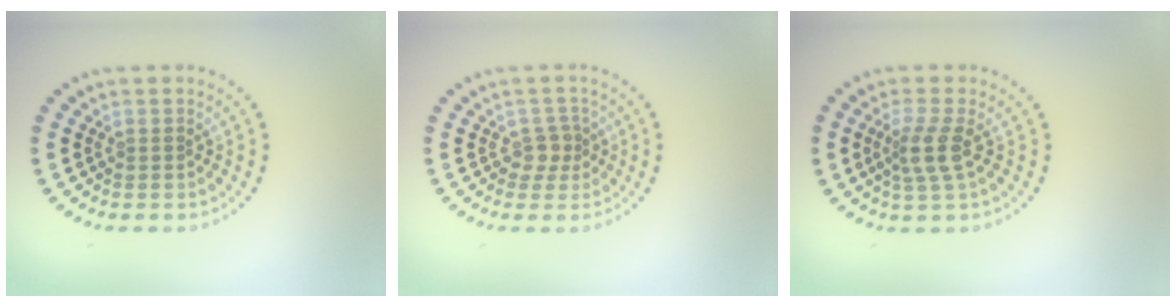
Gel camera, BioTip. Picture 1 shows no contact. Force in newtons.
{"total": 1.7, "press": 1.3, "slide": 1.0}
{"total": 2.6, "press": 2.0, "slide": 1.7}